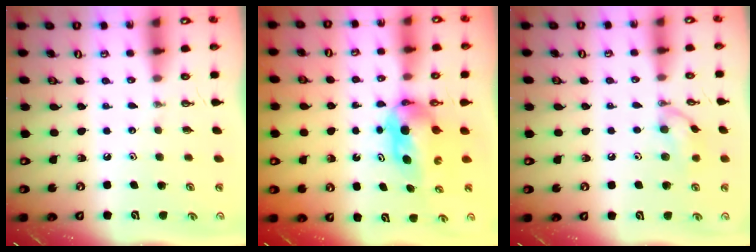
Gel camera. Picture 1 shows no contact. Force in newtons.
{"total": 5.6, "press": 5.4, "slide": 1.7}
{"total": 9.4, "press": 9.3, "slide": 1.5}